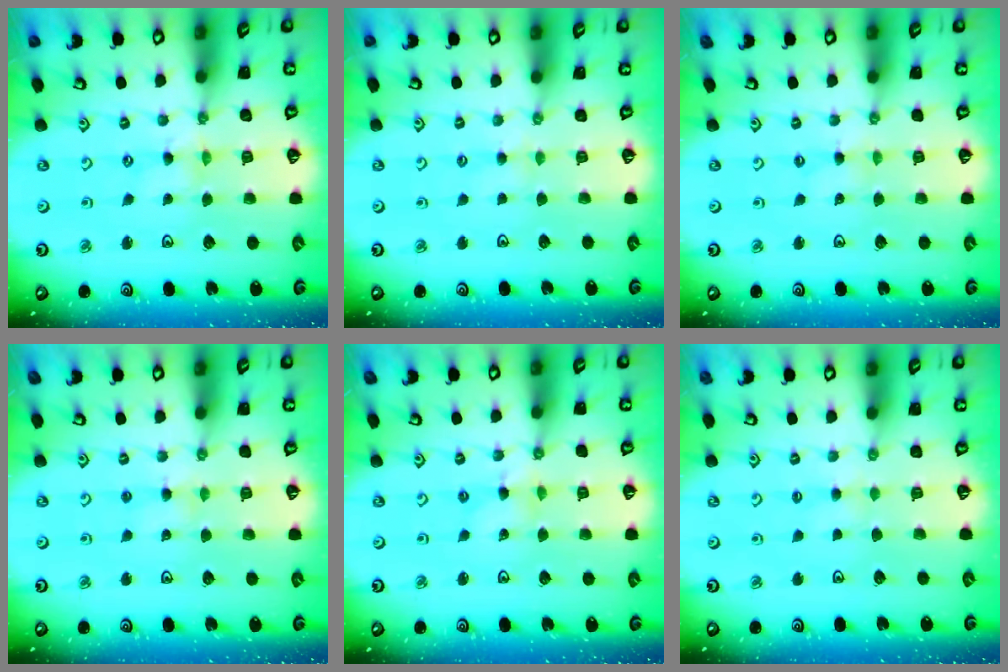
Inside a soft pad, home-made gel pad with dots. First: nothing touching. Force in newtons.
{"total": 1.5, "press": 1.5, "slide": 0.3}
{"total": 1.0, "press": 0.9, "slide": 0.2}
{"total": 2.4, "press": 2.4, "slide": 0.3}
{"total": 2.0, "press": 2.0, "slide": 0.3}
{"total": 2.2, "press": 2.2, "slide": 0.4}